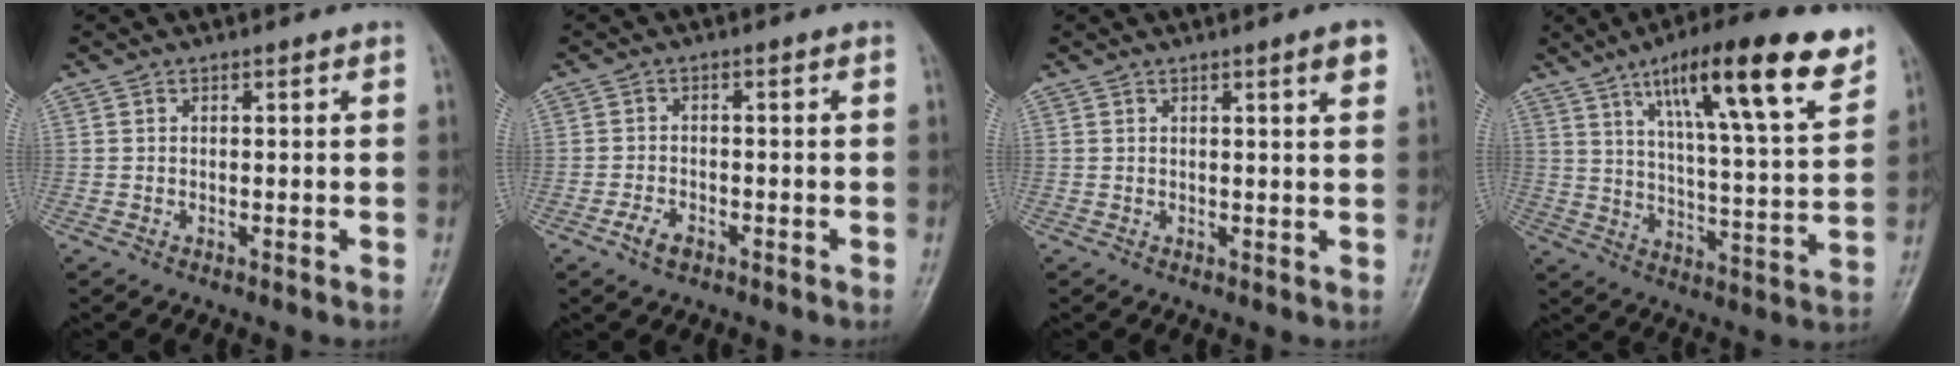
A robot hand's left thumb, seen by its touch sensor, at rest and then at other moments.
{"total": 3.1, "force": [-1.9, 1.7, 1.8], "torque": [-0.037, 0.011, -0.033]}
{"total": 3.2, "force": [1.6, 0.1, 2.7], "torque": [-0.035, -0.007, 0.023]}
{"total": 20.4, "force": [12.0, 4.0, 15.9], "torque": [-0.223, -0.041, 0.190]}